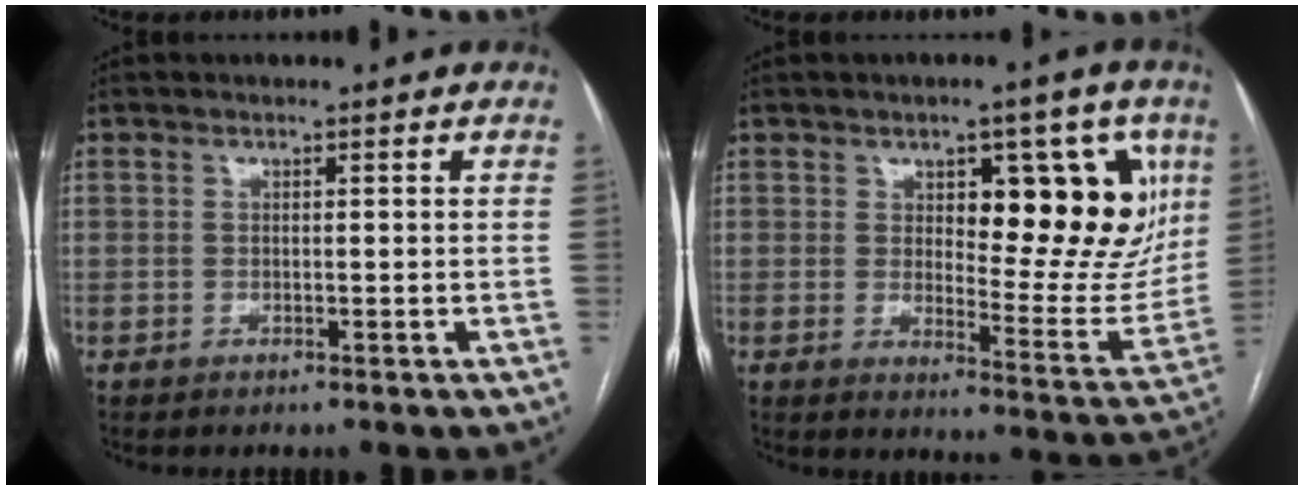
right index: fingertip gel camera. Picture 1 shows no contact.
{"total": 15.3, "force": [5.1, 5.9, 13.1], "torque": [-0.150, 0.008, 0.077]}